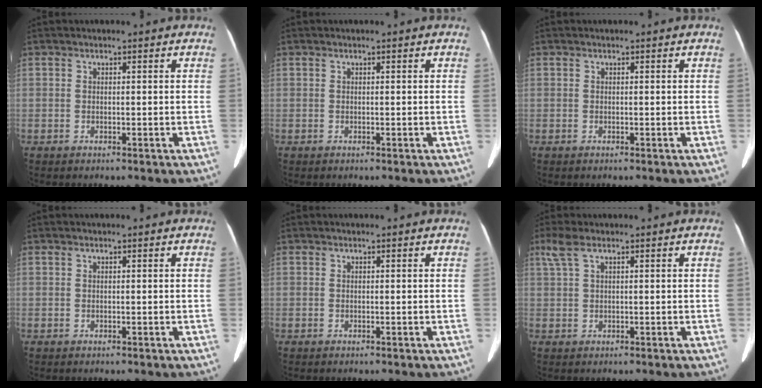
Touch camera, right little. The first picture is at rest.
{"total": 0.0}
{"total": 0.0}
{"total": 0.0}
{"total": 0.0}
{"total": 2.9, "force": [1.7, 0.7, 2.2], "torque": [-0.060, 0.022, 0.043]}